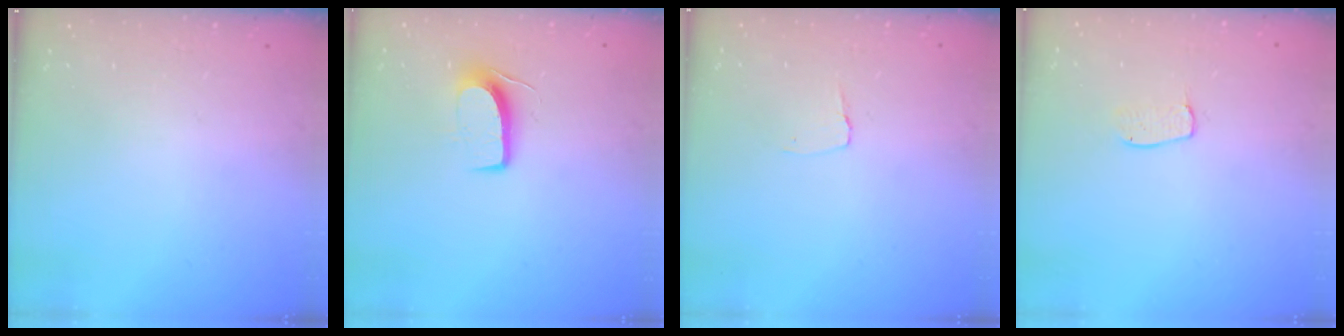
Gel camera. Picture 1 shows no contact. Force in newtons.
{"total": 7.6, "press": 7.6, "slide": 0.5}
{"total": 2.9, "press": 2.9, "slide": 0.3}
{"total": 4.5, "press": 4.5, "slide": 0.3}